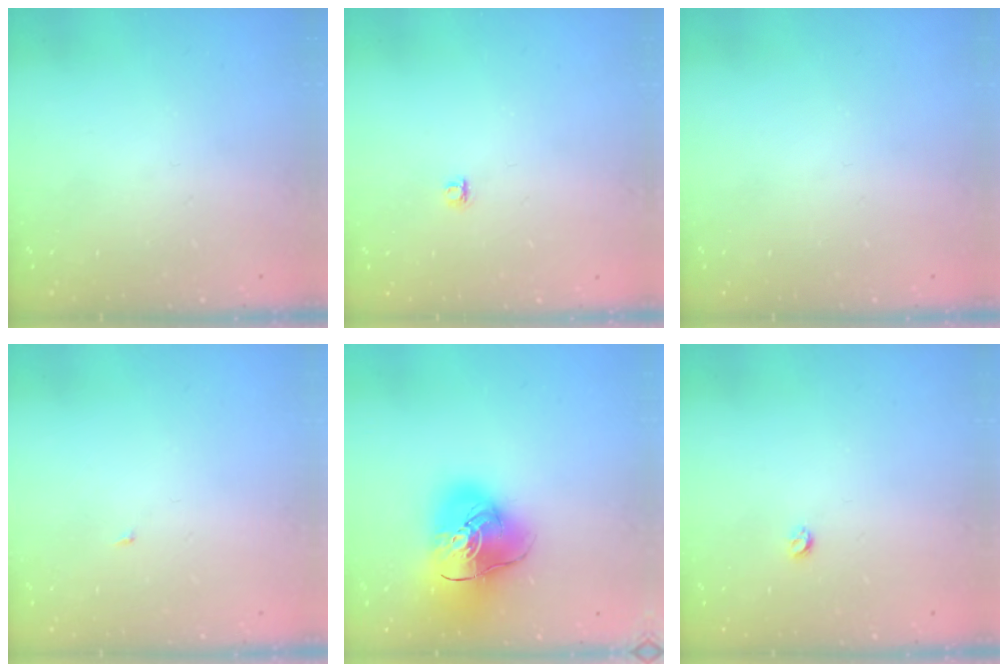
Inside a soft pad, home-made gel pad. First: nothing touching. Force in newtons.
{"total": 3.8, "press": 3.8, "slide": 0.5}
{"total": 0.0}
{"total": 1.8, "press": 1.8, "slide": 0.2}
{"total": 18.1, "press": 17.9, "slide": 2.7}
{"total": 2.9, "press": 2.8, "slide": 0.5}